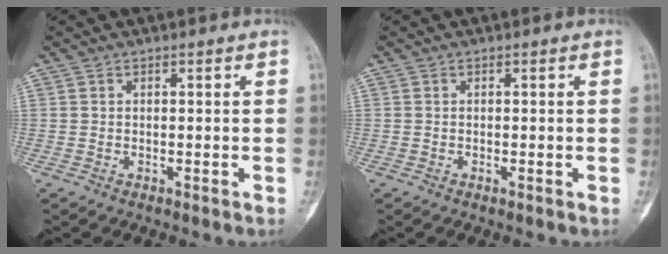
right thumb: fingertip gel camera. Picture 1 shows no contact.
{"total": 0.0}